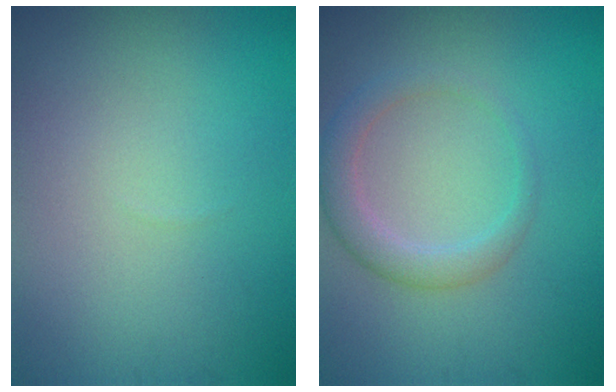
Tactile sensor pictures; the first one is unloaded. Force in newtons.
{"total": 2.6, "press": 2.6, "slide": 0.4}